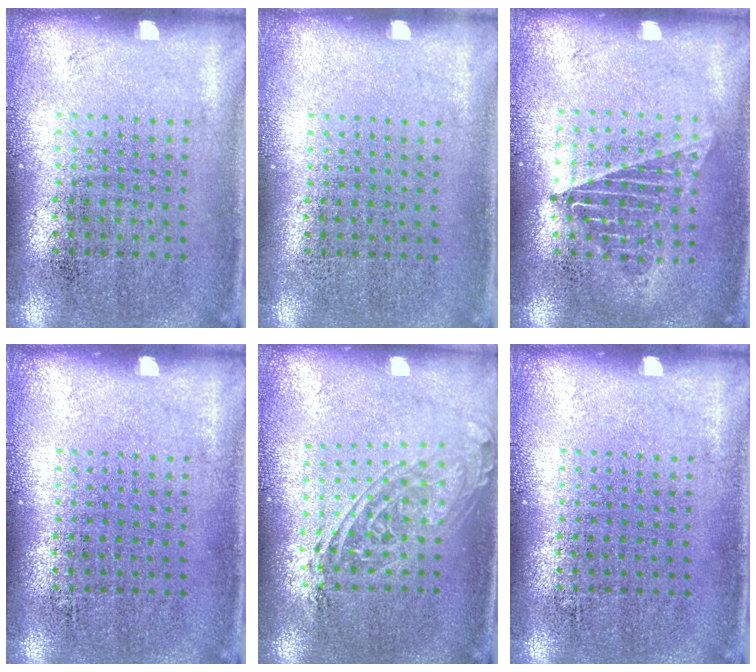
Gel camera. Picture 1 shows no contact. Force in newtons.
{"total": 0.0}
{"total": 1.2, "press": 1.1, "slide": 0.4}
{"total": 0.0}
{"total": 1.7, "press": 1.4, "slide": 0.9}
{"total": 0.0}